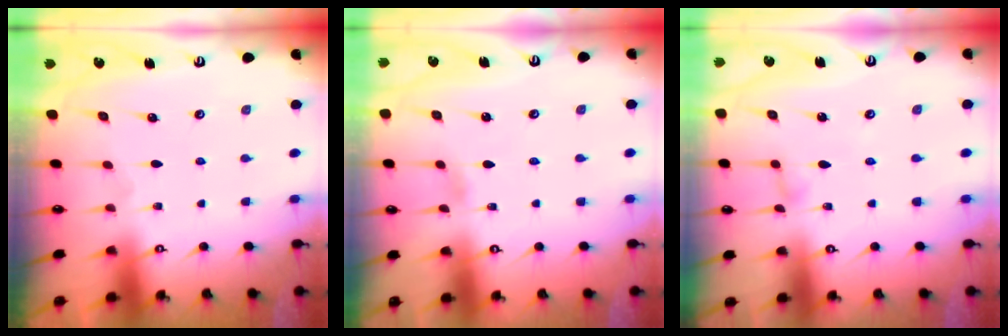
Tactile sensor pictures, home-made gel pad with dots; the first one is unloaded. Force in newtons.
{"total": 1.9, "press": 1.9, "slide": 0.2}
{"total": 2.3, "press": 2.3, "slide": 0.2}